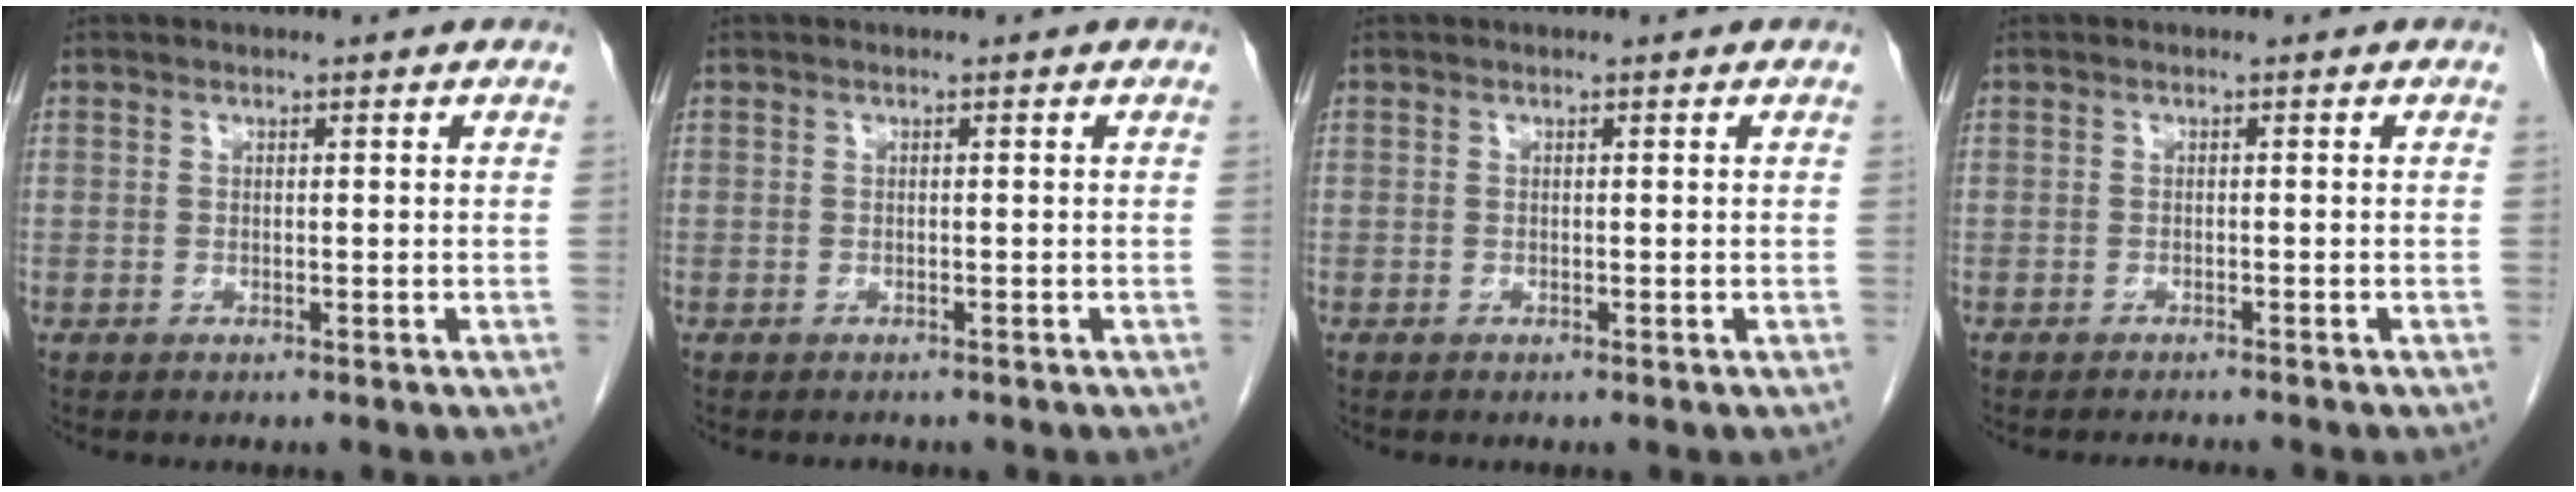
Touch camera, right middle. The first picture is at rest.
{"total": 0.5, "force": [-0.5, 0.2, 0.0], "torque": [-0.006, 0.000, -0.009]}
{"total": 0.0}
{"total": 1.9, "force": [-1.9, -0.2, 0.4], "torque": [-0.003, -0.004, -0.024]}